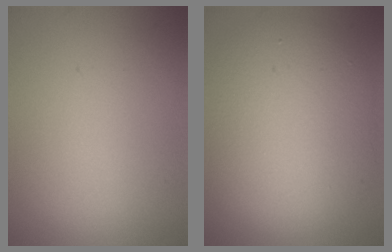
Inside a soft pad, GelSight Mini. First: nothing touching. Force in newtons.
{"total": 9.0, "press": 9.0, "slide": 1.0}